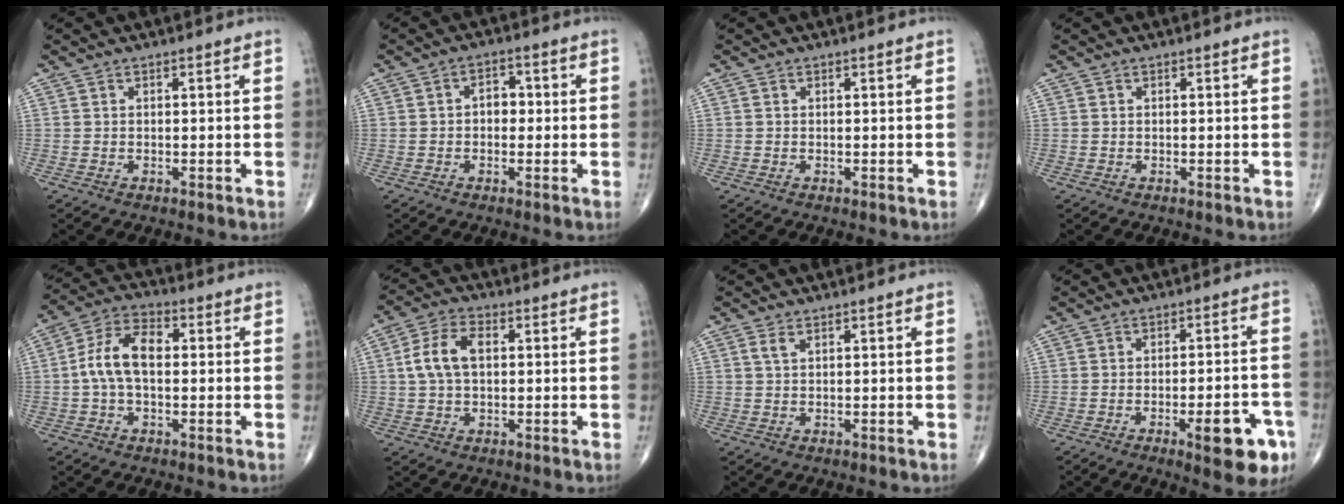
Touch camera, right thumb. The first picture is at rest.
{"total": 3.7, "force": [-0.1, 2.6, 2.6], "torque": [-0.022, 0.015, -0.009]}
{"total": 0.0}
{"total": 0.0}
{"total": 9.6, "force": [0.2, 5.5, 7.9], "torque": [-0.154, 0.029, -0.004]}
{"total": 7.8, "force": [1.0, 4.6, 6.2], "torque": [-0.126, 0.018, 0.017]}
{"total": 1.6, "force": [0.8, 0.7, 1.1], "torque": [-0.028, 0.006, 0.019]}
{"total": 10.7, "force": [-5.0, 3.3, 8.9], "torque": [-0.100, 0.023, -0.059]}